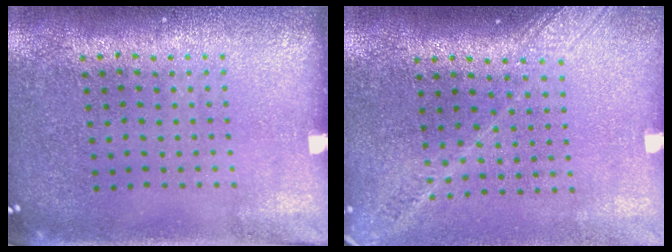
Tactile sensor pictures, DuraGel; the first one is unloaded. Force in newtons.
{"total": 1.7, "press": 1.3, "slide": 1.1}